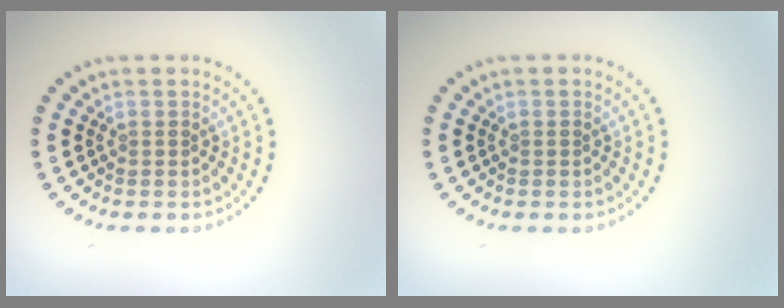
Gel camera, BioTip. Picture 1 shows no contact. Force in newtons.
{"total": 0.0}